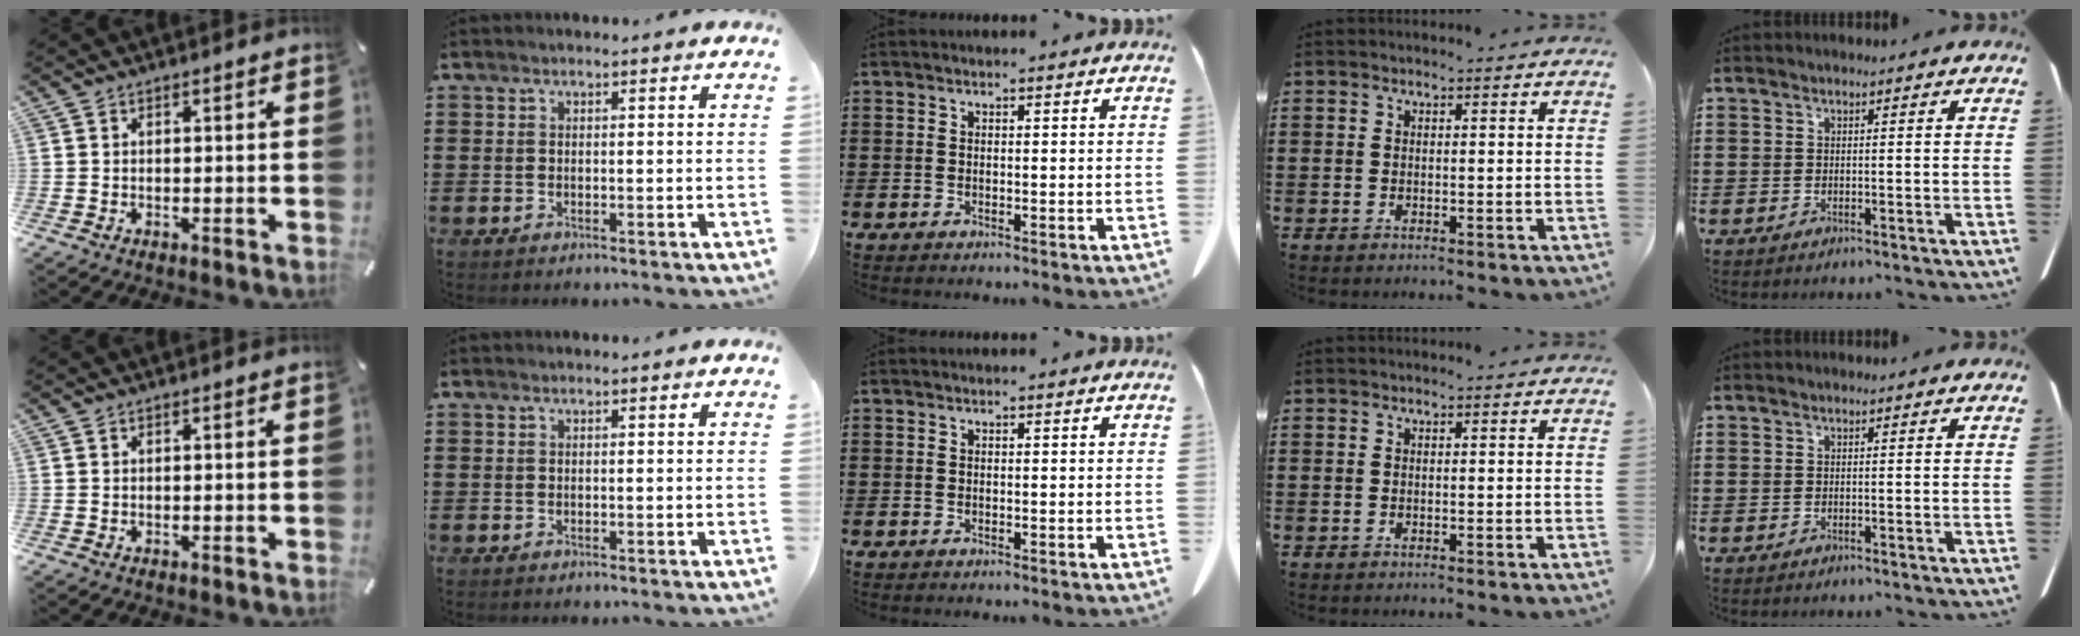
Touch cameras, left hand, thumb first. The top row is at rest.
{}